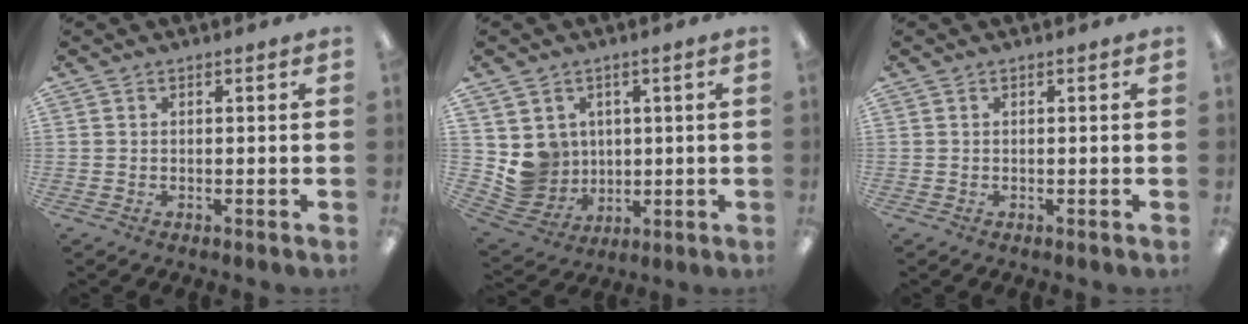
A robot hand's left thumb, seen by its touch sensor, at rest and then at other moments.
{"total": 8.1, "force": [2.4, 7.8, 0.5], "torque": [-0.026, -0.019, 0.057]}
{"total": 0.0}